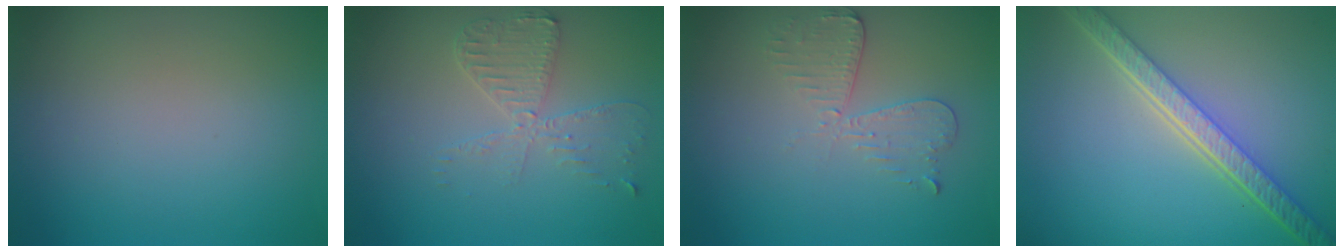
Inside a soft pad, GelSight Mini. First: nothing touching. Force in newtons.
{"total": 3.5, "press": 3.0, "slide": 1.8}
{"total": 2.9, "press": 2.5, "slide": 1.5}
{"total": 5.7, "press": 4.3, "slide": 3.7}